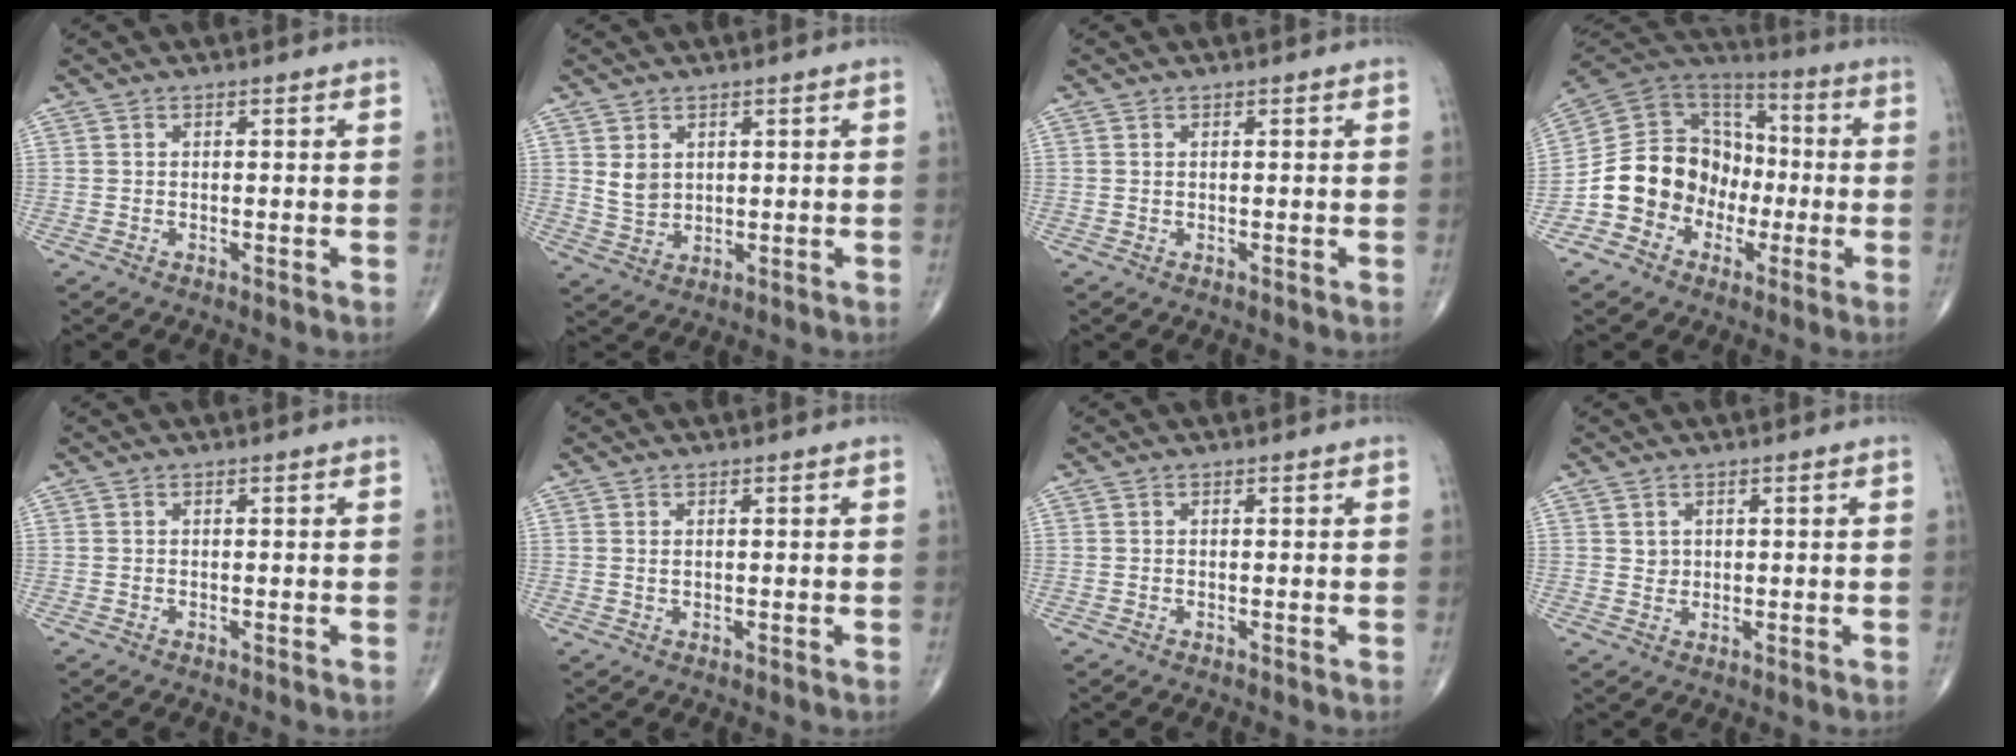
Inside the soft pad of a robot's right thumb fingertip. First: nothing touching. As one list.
[{"total": 4.0, "force": [1.4, 3.0, 2.3], "torque": [-0.032, -0.015, 0.037]}, {"total": 0.0}, {"total": 15.2, "force": [-4.3, 13.1, 6.5], "torque": [-0.070, 0.073, -0.079]}, {"total": 0.0}, {"total": 0.6, "force": [0.2, 0.3, 0.5], "torque": [-0.009, 0.001, 0.006]}, {"total": 0.0}, {"total": 1.5, "force": [0.6, 1.3, 0.4], "torque": [0.002, -0.004, 0.011]}]